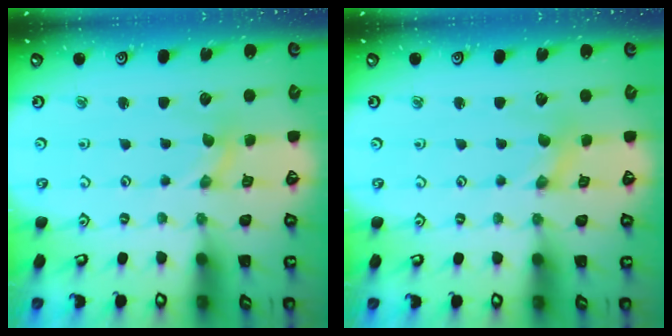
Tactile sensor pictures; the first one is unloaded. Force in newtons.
{"total": 0.0}